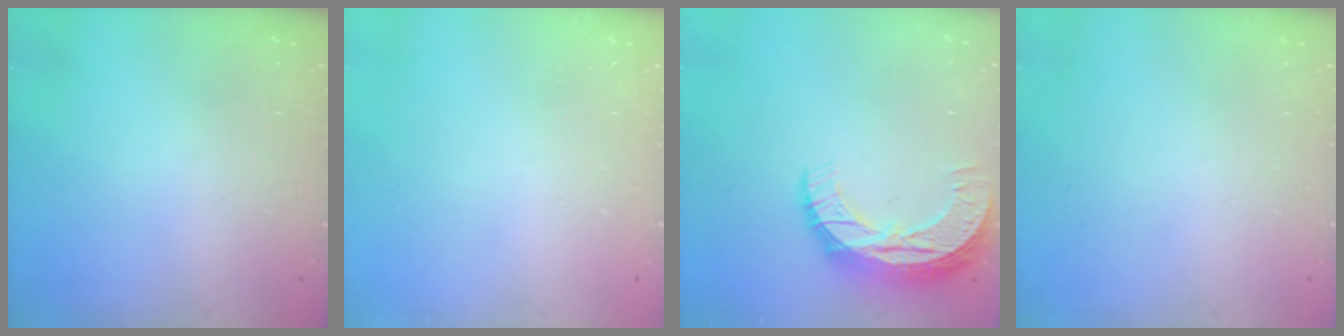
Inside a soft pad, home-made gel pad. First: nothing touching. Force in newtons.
{"total": 0.0}
{"total": 10.7, "press": 10.7, "slide": 0.8}
{"total": 0.0}